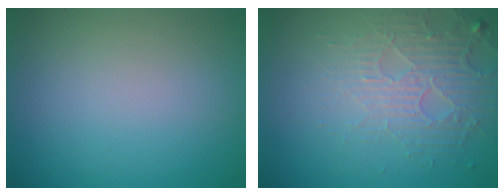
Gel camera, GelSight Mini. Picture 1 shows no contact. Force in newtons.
{"total": 5.1, "press": 3.4, "slide": 3.8}